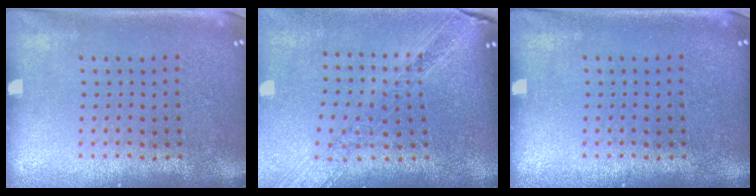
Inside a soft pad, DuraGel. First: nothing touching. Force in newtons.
{"total": 1.2, "press": 1.2, "slide": 0.3}
{"total": 0.0}